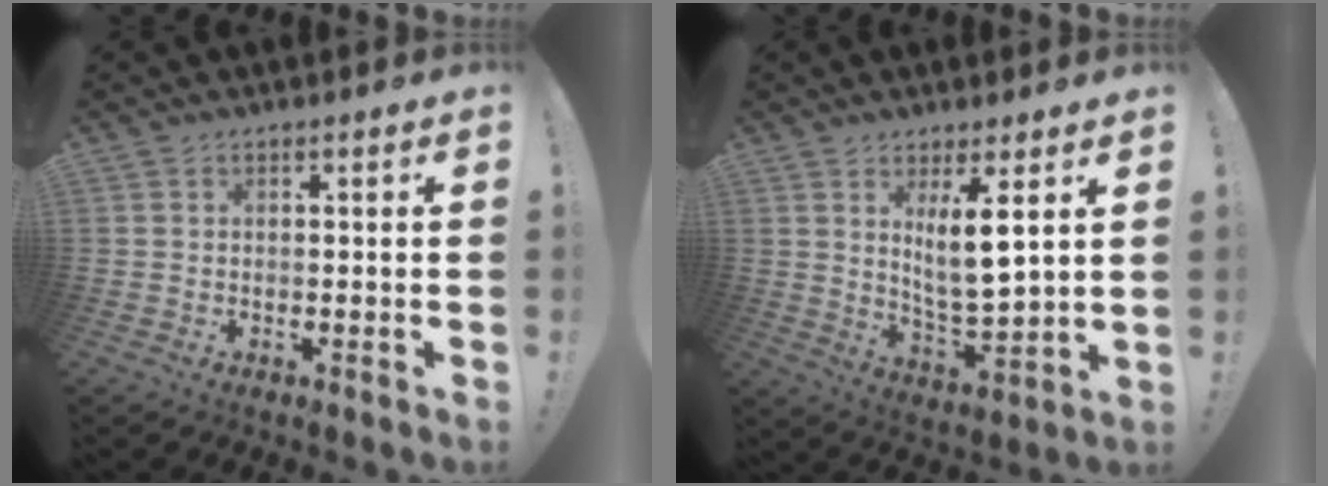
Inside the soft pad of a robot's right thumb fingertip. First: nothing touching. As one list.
[{"total": 10.1, "force": [4.8, 2.0, 8.6], "torque": [-0.145, -0.035, 0.081]}]